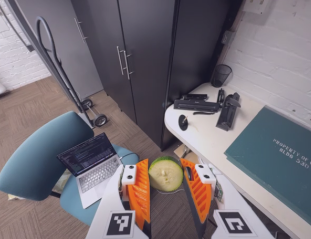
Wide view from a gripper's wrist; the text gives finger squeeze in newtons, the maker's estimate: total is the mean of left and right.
{"total": 9.3, "left": 9.3, "right": 9.2}